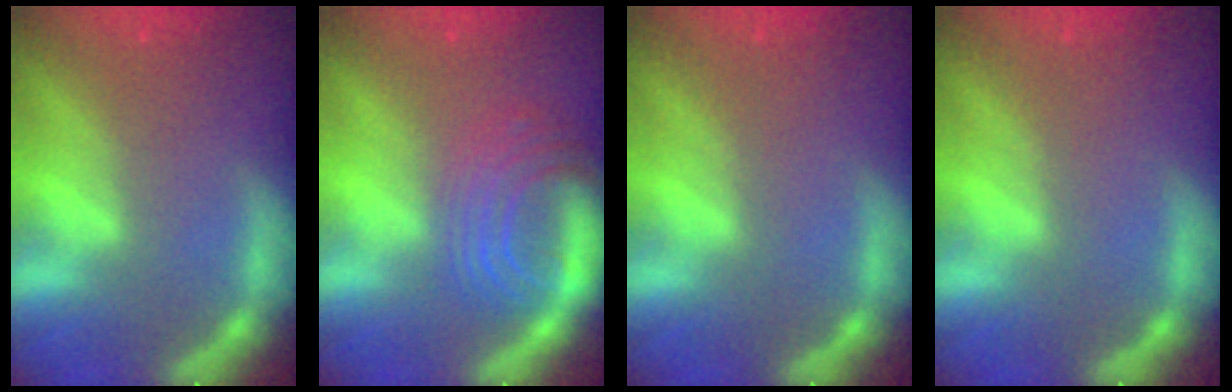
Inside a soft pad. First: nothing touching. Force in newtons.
{"total": 8.1}
{"total": 0.0}
{"total": 0.0}